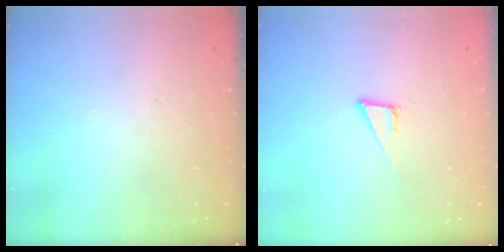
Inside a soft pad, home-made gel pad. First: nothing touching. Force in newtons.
{"total": 3.9, "press": 3.9, "slide": 0.2}